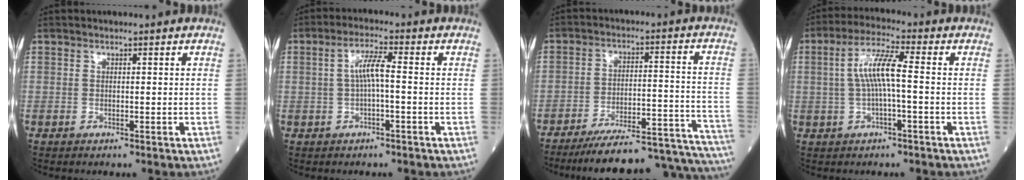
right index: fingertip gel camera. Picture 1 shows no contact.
{"total": 4.1, "force": [0.0, 0.4, 4.1], "torque": [-0.076, 0.013, 0.000]}
{"total": 25.9, "force": [-24.6, 1.7, 7.9], "torque": [-0.053, 0.010, -0.328]}
{"total": 6.7, "force": [0.1, 0.7, 6.7], "torque": [-0.134, 0.017, -0.001]}